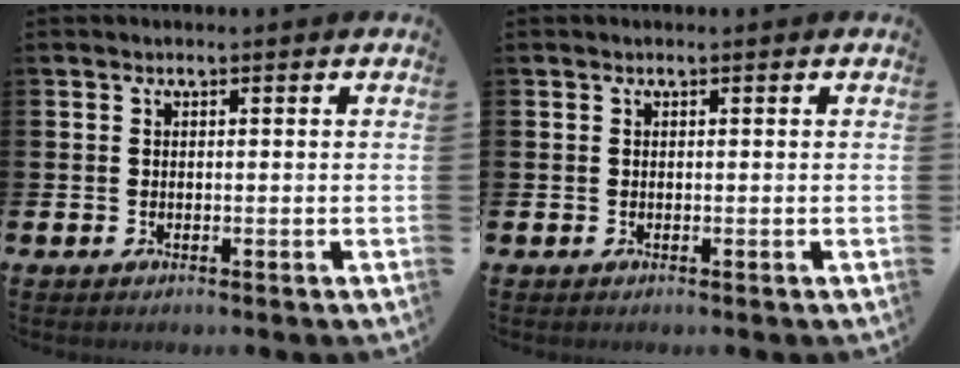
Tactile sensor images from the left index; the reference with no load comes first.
{"total": 0.0}